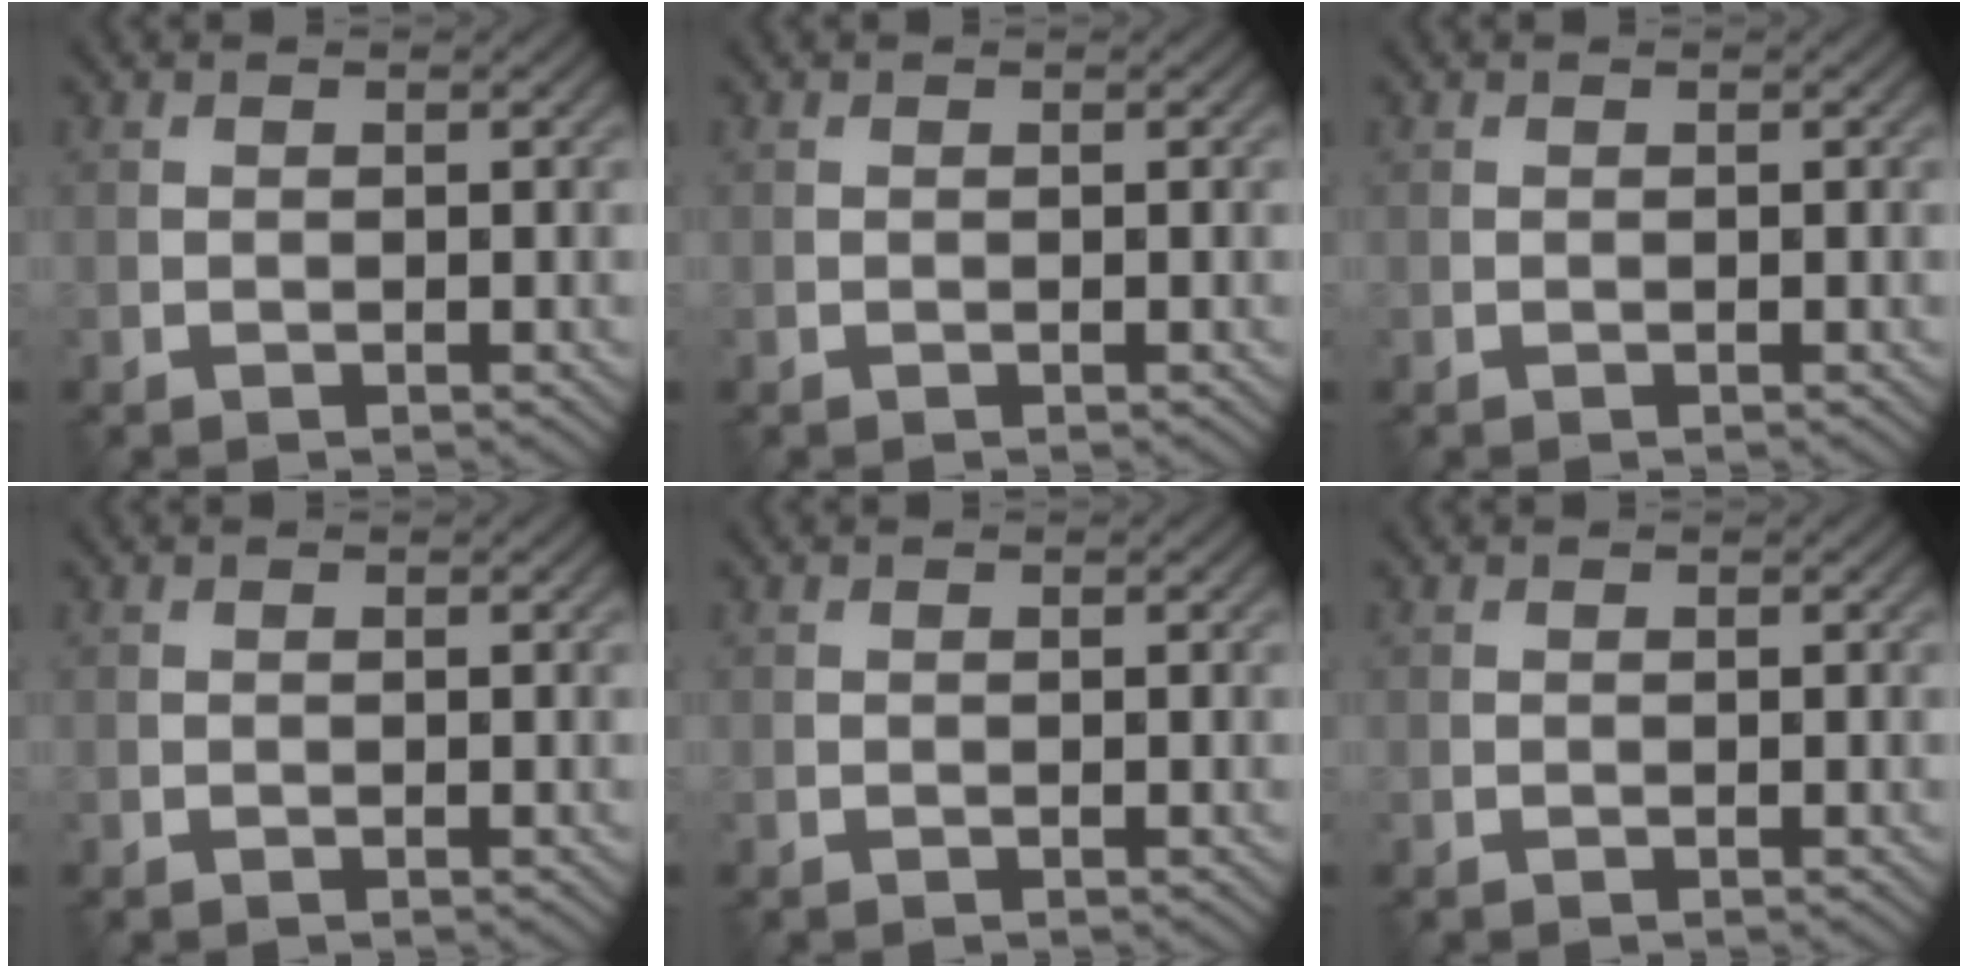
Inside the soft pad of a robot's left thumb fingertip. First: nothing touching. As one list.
[{"total": 0.0}, {"total": 0.0}, {"total": 0.0}, {"total": 0.0}, {"total": 0.0}]